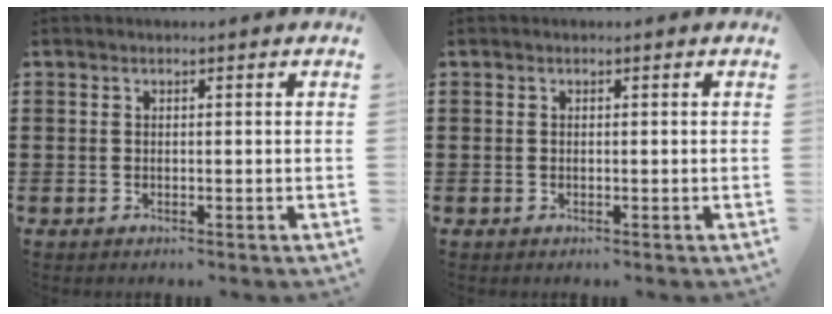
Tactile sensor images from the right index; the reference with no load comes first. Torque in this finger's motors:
{"motor_torque": [-0.02, 0.00, 0.00, -0.01]}